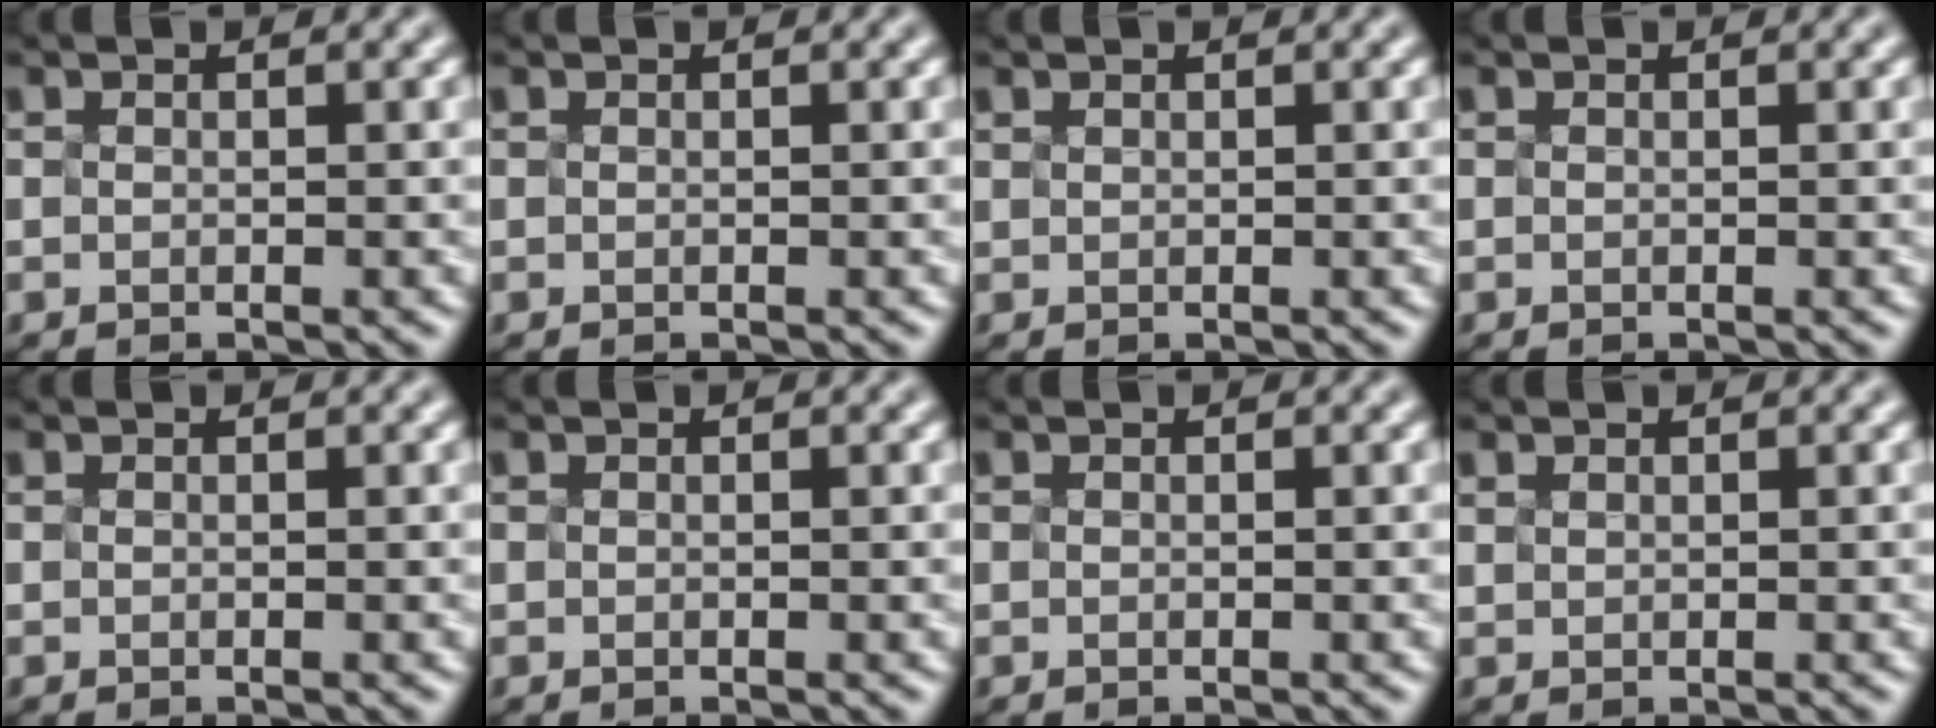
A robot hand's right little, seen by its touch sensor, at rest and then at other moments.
{"total": 0.0}
{"total": 0.6, "force": [0.5, -0.1, -0.1], "torque": [-0.007, 0.001, 0.020]}
{"total": 0.0}
{"total": 0.0}
{"total": 0.0}
{"total": 0.0}
{"total": 0.8, "force": [0.4, -0.4, -0.6], "torque": [-0.007, -0.005, 0.025]}